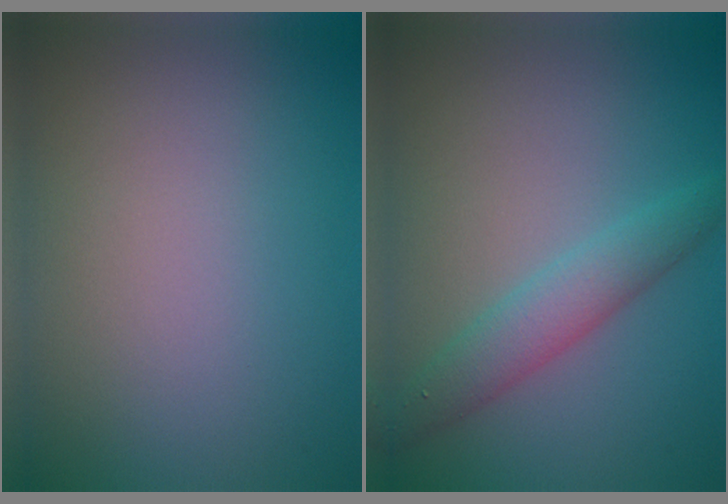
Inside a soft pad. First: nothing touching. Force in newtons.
{"total": 3.0, "press": 3.0, "slide": 0.1}